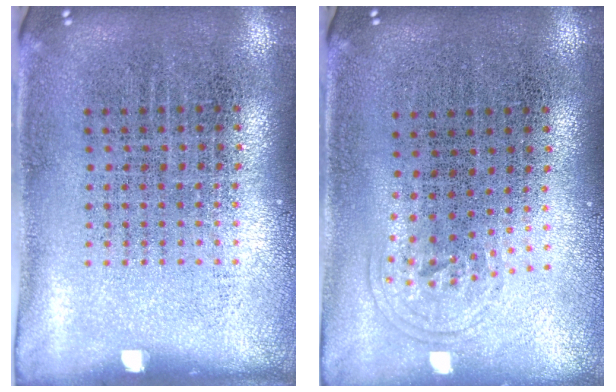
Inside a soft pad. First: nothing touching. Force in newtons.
{"total": 0.9, "press": 0.6, "slide": 0.6}